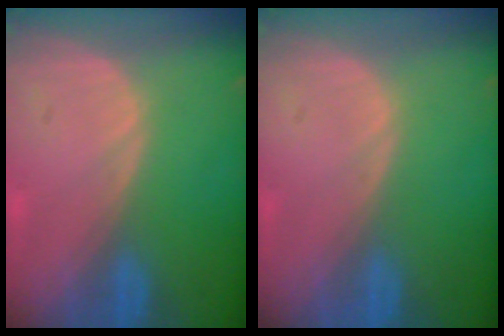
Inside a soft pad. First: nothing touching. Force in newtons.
{"total": 0.0}